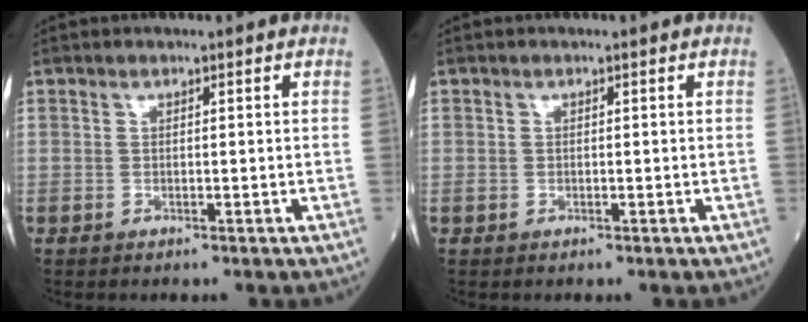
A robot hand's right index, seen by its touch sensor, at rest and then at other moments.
{"total": 0.6, "force": [-0.1, 0.4, 0.4], "torque": [-0.012, 0.000, -0.002]}